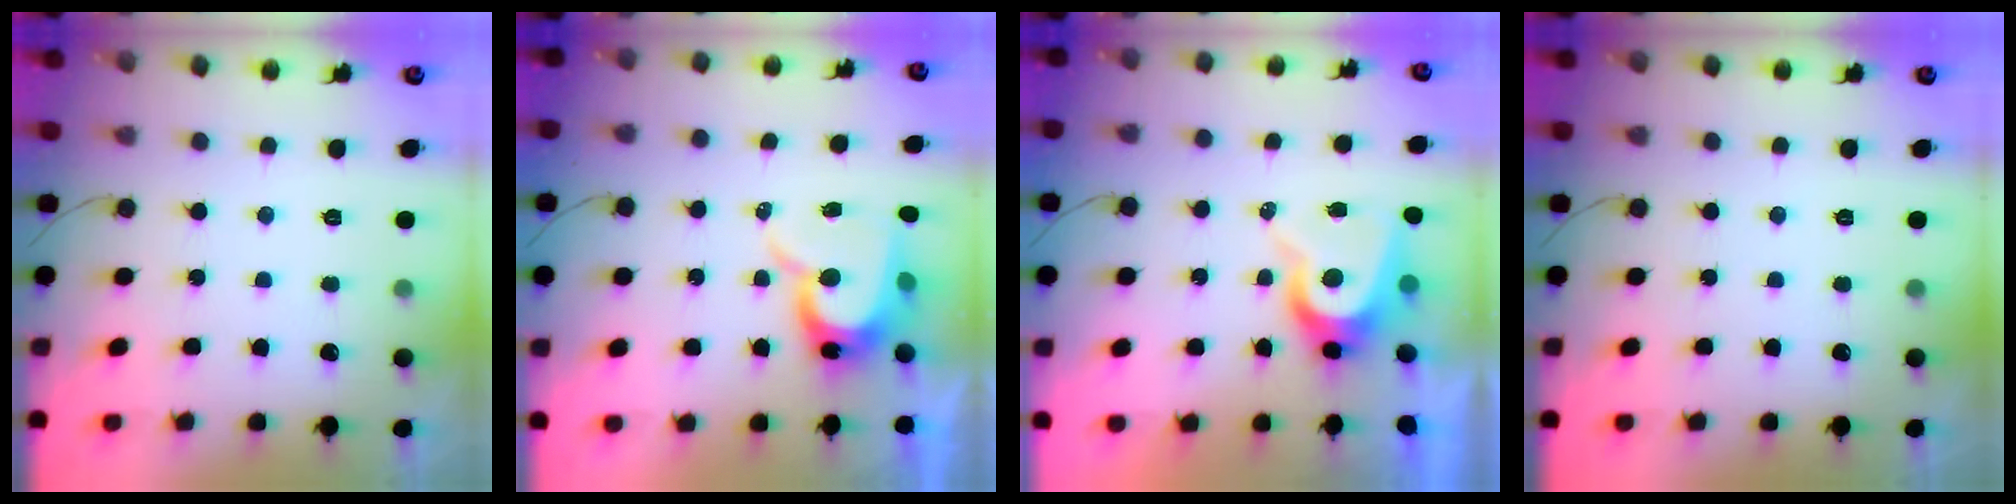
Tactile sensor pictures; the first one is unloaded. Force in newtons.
{"total": 10.1, "press": 10.1, "slide": 1.0}
{"total": 8.5, "press": 8.5, "slide": 0.9}
{"total": 0.0}